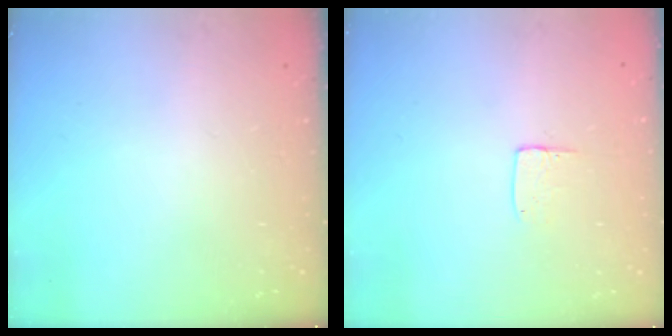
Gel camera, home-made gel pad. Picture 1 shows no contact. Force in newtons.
{"total": 5.8, "press": 5.8, "slide": 0.4}